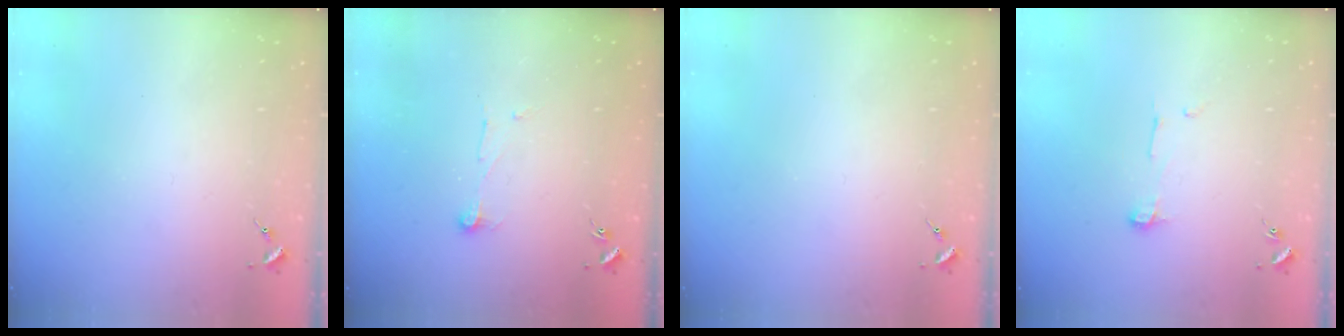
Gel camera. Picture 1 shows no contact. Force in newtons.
{"total": 6.5, "press": 6.5, "slide": 0.7}
{"total": 0.0}
{"total": 5.0, "press": 5.0, "slide": 0.3}